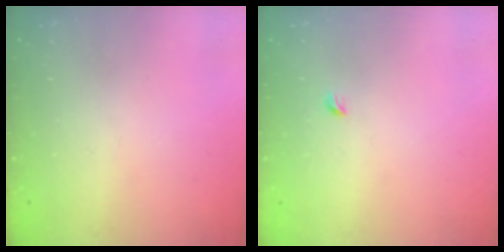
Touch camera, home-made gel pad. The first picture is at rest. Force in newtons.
{"total": 2.7, "press": 2.6, "slide": 0.6}